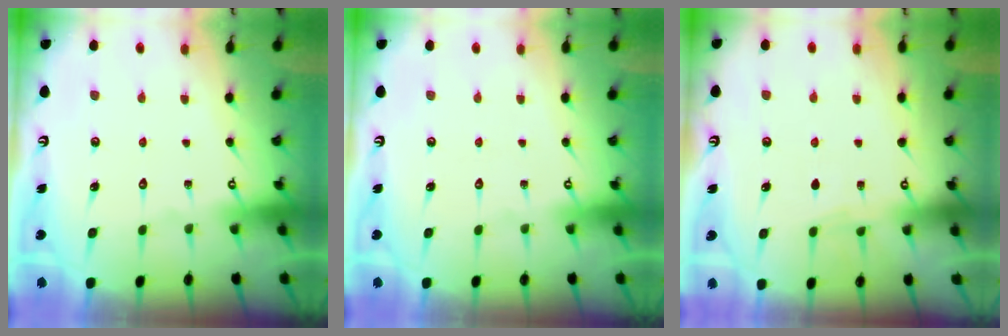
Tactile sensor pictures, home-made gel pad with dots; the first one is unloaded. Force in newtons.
{"total": 0.0}
{"total": 3.7, "press": 3.7, "slide": 0.4}